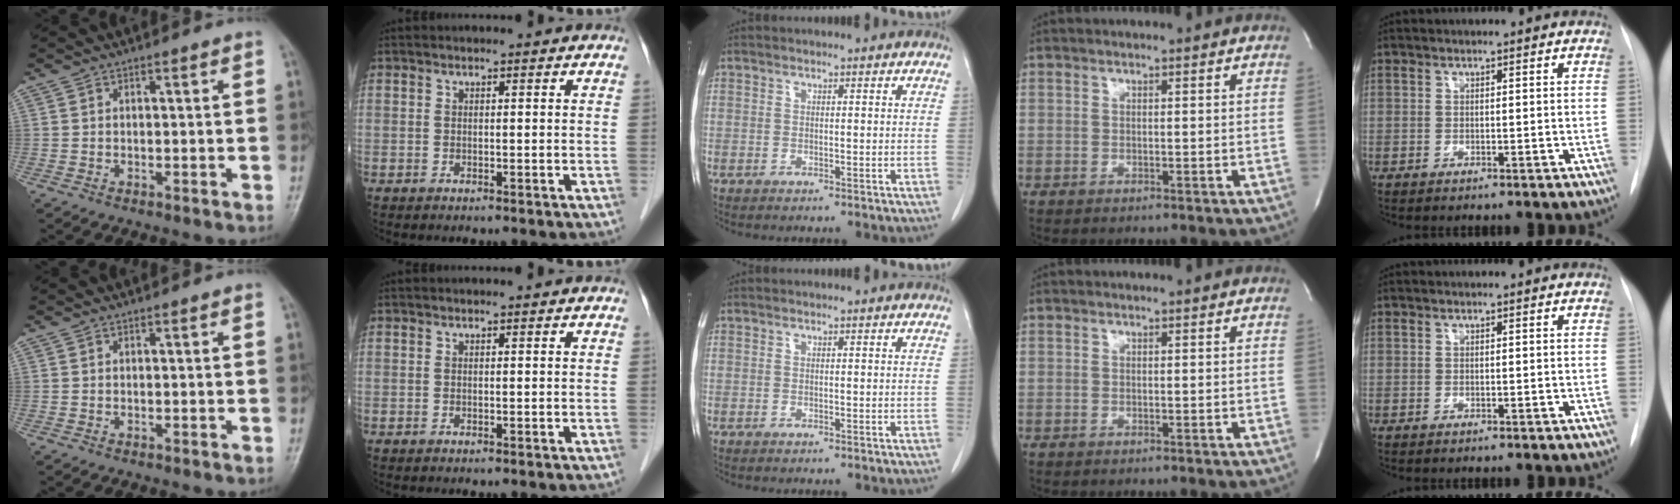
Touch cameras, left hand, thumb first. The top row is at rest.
{}